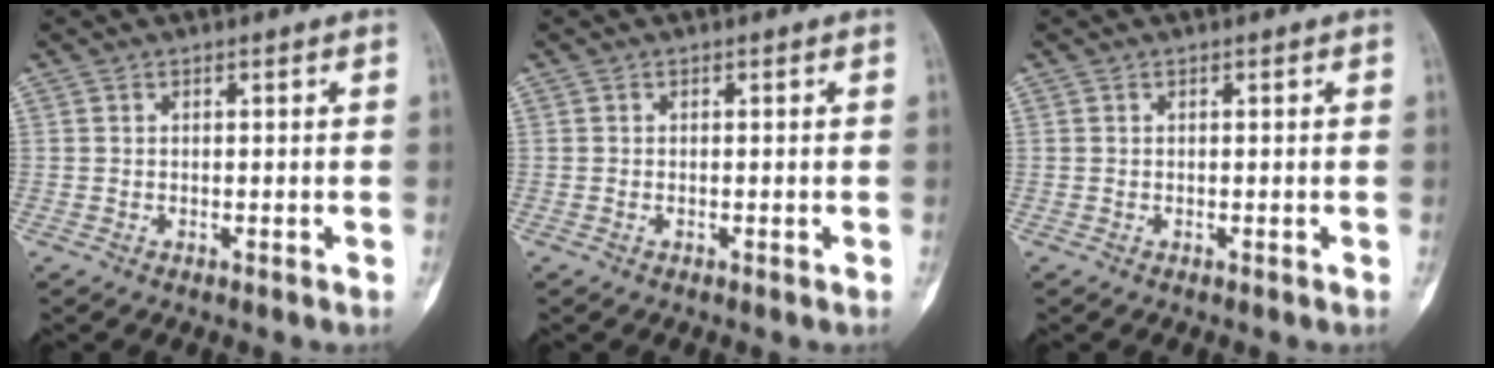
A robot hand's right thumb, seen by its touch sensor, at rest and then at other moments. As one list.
[{"total": 0.0}, {"total": 0.0}]